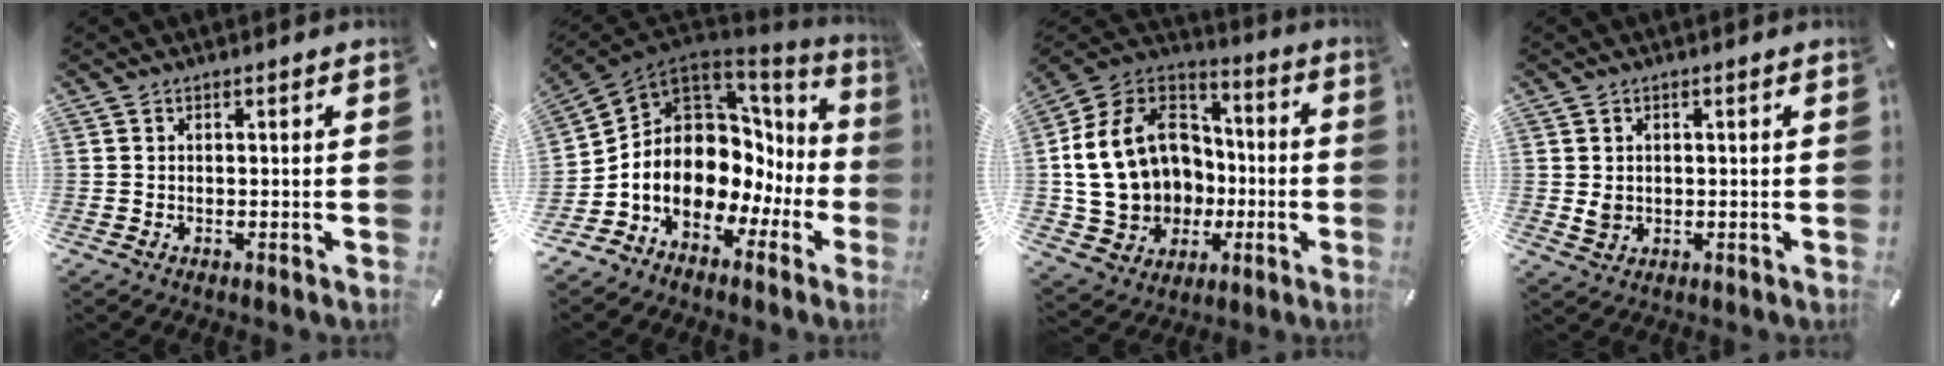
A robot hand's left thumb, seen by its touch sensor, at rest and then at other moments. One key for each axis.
{"total": 14.2, "fx": -0.8, "fy": 11.4, "fz": 8.5, "tx": -0.166, "ty": -0.044, "tz": -0.005}
{"total": 19.7, "fx": -0.7, "fy": 17.3, "fz": 9.4, "tx": -0.202, "ty": -0.001, "tz": 0.015}
{"total": 2.5, "fx": 0.3, "fy": 2.2, "fz": 1.0, "tx": -0.013, "ty": 0.000, "tz": 0.004}